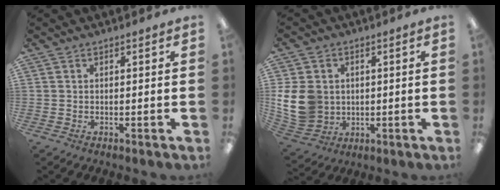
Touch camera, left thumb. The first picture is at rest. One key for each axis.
{"total": 12.6, "fx": 0.9, "fy": 10.7, "fz": 6.7, "tx": -0.151, "ty": 0.002, "tz": 0.021}